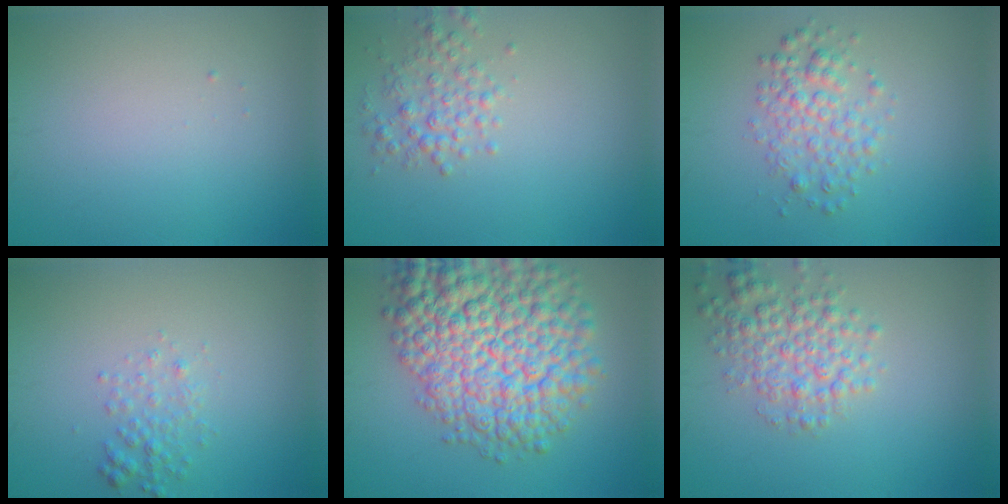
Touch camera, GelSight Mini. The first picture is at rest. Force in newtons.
{"total": 2.5, "press": 2.5, "slide": 0.1}
{"total": 3.1, "press": 3.1, "slide": 0.1}
{"total": 1.8, "press": 1.8, "slide": 0.1}
{"total": 12.9, "press": 12.9, "slide": 0.5}
{"total": 4.1, "press": 4.1, "slide": 0.1}